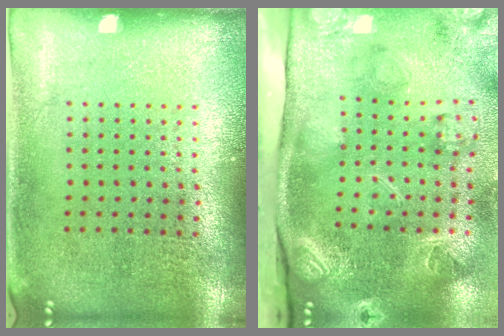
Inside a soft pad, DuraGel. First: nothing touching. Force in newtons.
{"total": 4.6, "press": 3.2, "slide": 3.3}